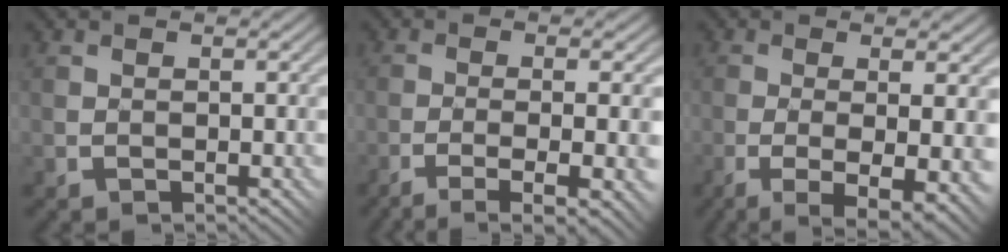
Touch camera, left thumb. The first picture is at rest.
{"total": 8.8, "force": [-3.8, 1.4, 7.8], "torque": [-0.108, 0.002, -0.048]}
{"total": 8.6, "force": [-1.8, 1.7, 8.2], "torque": [-0.122, -0.004, -0.012]}